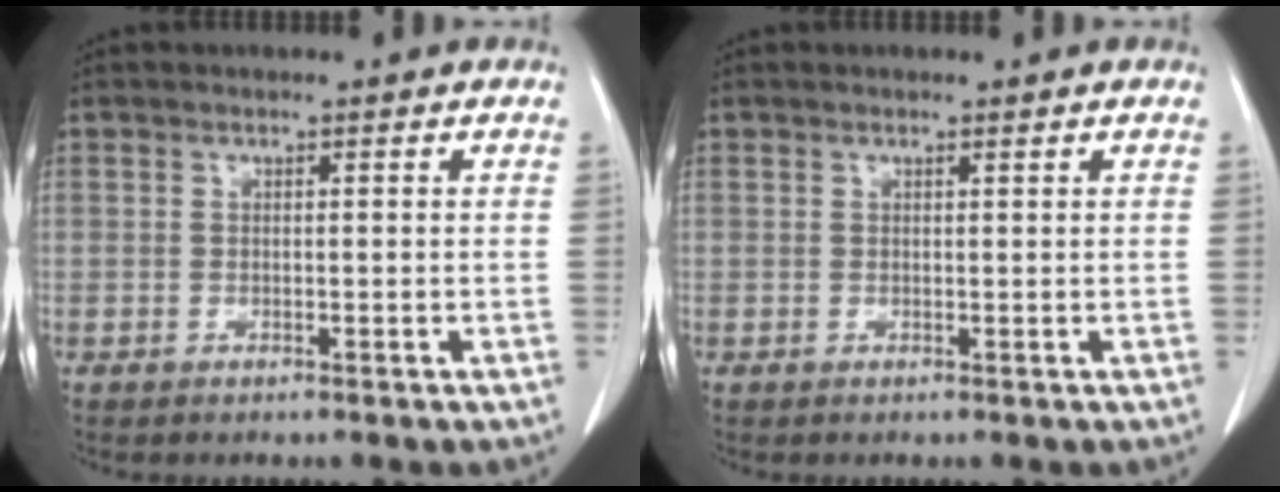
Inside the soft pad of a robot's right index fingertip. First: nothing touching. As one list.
[{"total": 0.0}]